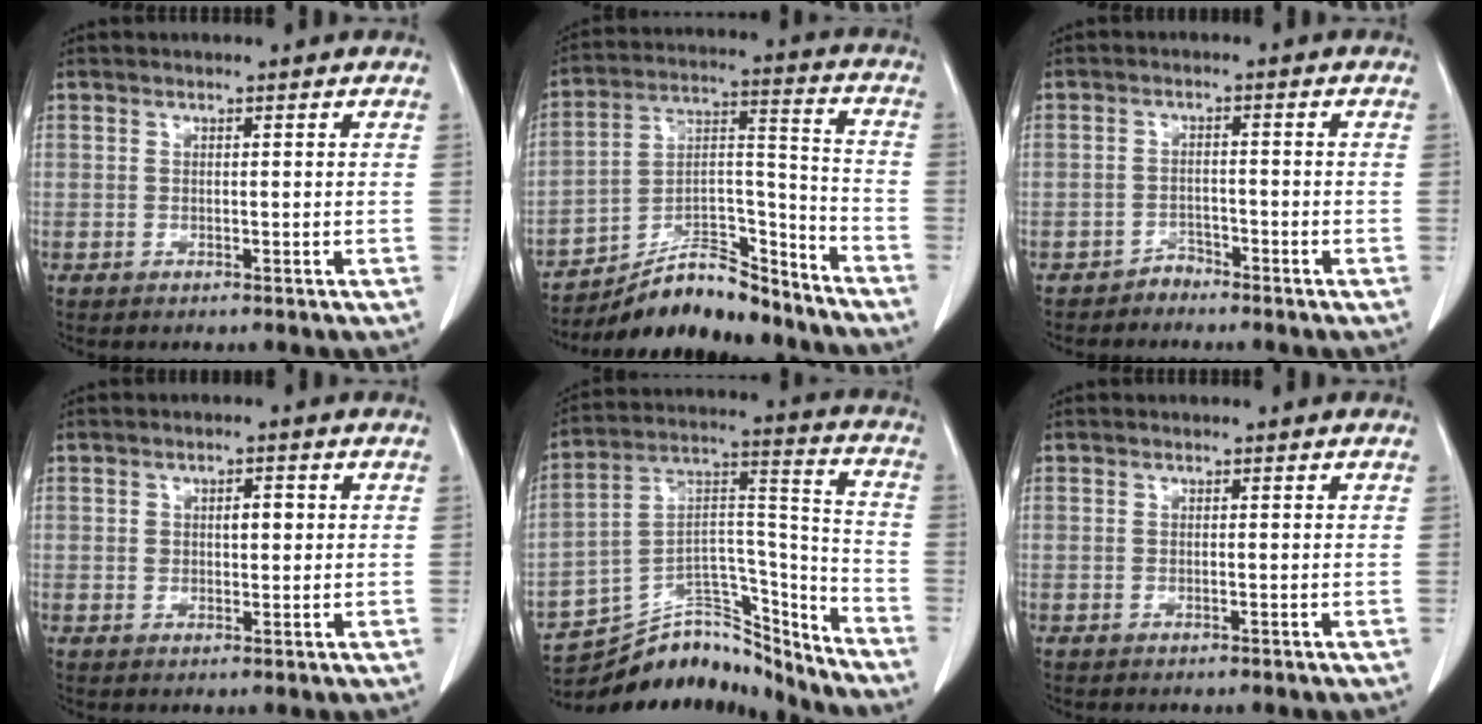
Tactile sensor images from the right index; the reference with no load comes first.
{"total": 15.0, "force": [-13.8, 3.8, 4.6], "torque": [-0.070, 0.049, -0.233]}
{"total": 1.9, "force": [-1.8, 0.7, -0.1], "torque": [0.004, 0.002, -0.030]}
{"total": 2.8, "force": [0.6, 1.5, 2.3], "torque": [-0.036, 0.005, 0.010]}
{"total": 19.3, "force": [-18.2, 5.1, 3.7], "torque": [-0.058, 0.070, -0.293]}
{"total": 0.0}